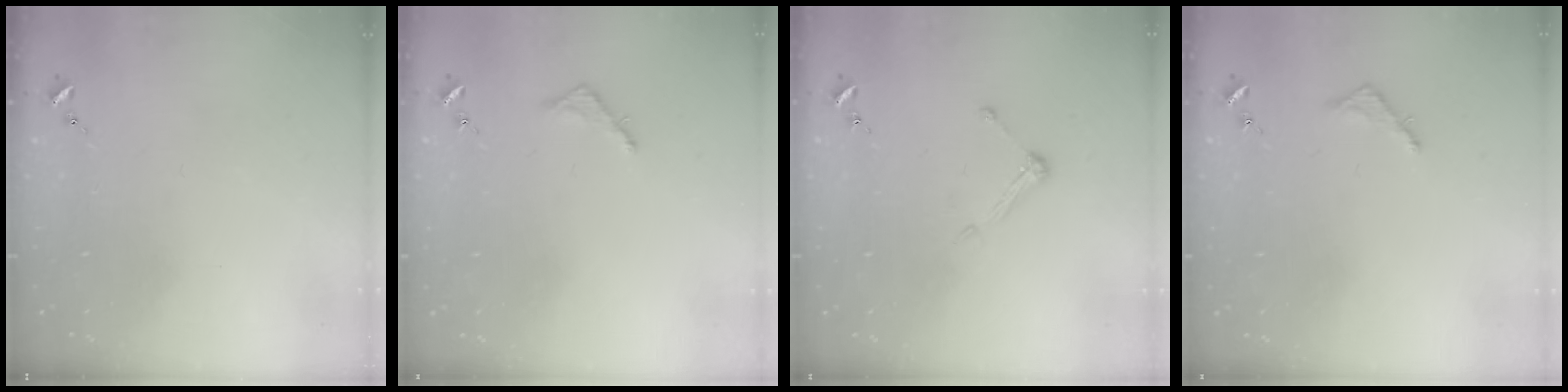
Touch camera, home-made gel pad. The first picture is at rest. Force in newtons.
{"total": 2.5, "press": 2.5, "slide": 0.2}
{"total": 5.7, "press": 5.7, "slide": 0.4}
{"total": 2.5, "press": 2.5, "slide": 0.2}